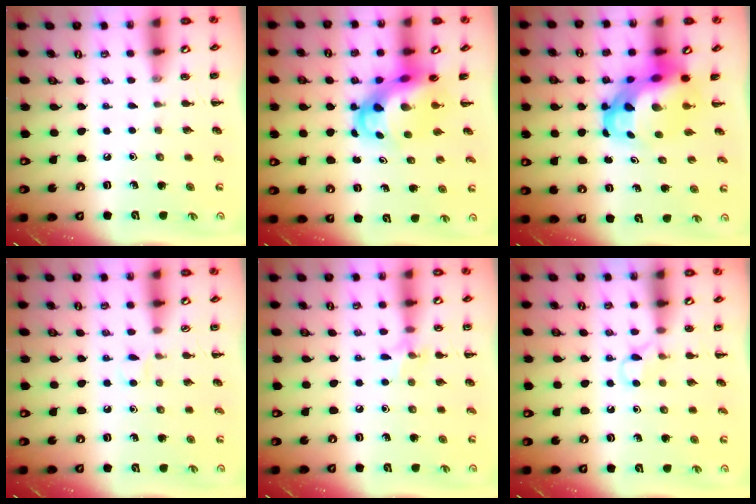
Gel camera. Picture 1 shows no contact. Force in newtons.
{"total": 5.7, "press": 5.5, "slide": 1.5}
{"total": 7.4, "press": 7.1, "slide": 2.0}
{"total": 3.3, "press": 3.1, "slide": 1.1}
{"total": 6.5, "press": 6.2, "slide": 2.1}
{"total": 4.9, "press": 4.7, "slide": 1.5}